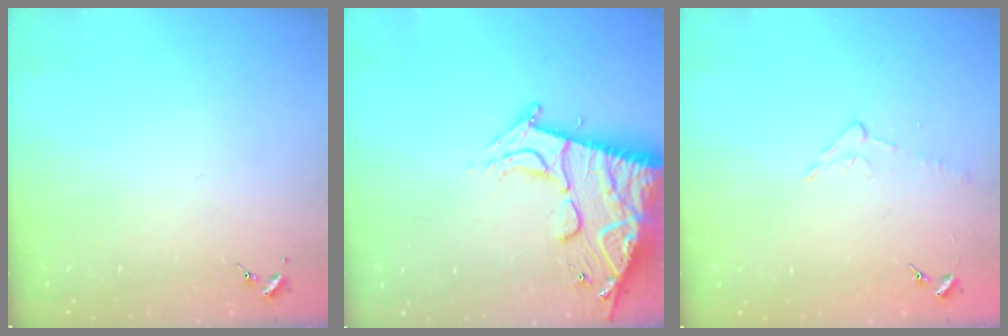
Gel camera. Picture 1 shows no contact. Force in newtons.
{"total": 18.9, "press": 18.8, "slide": 1.8}
{"total": 4.7, "press": 4.7, "slide": 0.5}